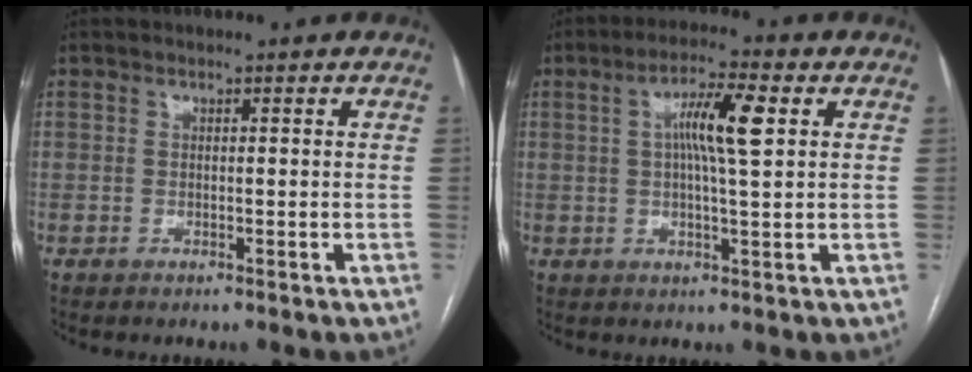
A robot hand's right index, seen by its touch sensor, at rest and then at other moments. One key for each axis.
{"total": 7.6, "fx": 1.6, "fy": -1.8, "fz": 7.2, "tx": -0.133, "ty": 0.006, "tz": 0.036}